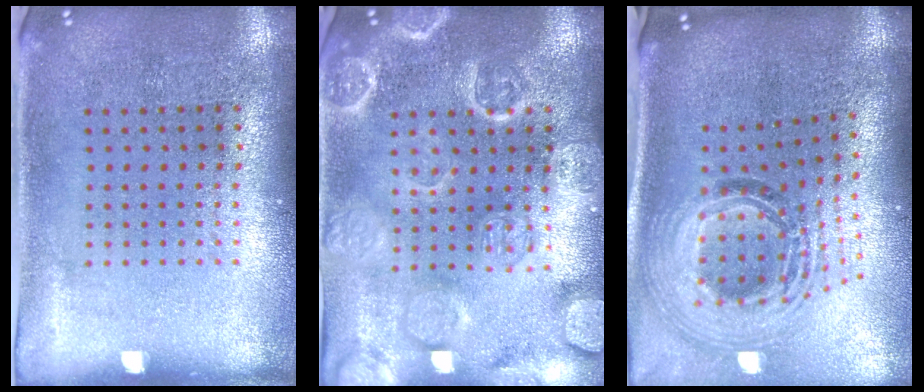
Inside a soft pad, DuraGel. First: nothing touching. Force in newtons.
{"total": 3.5, "press": 3.5, "slide": 0.4}
{"total": 2.1, "press": 1.6, "slide": 1.4}